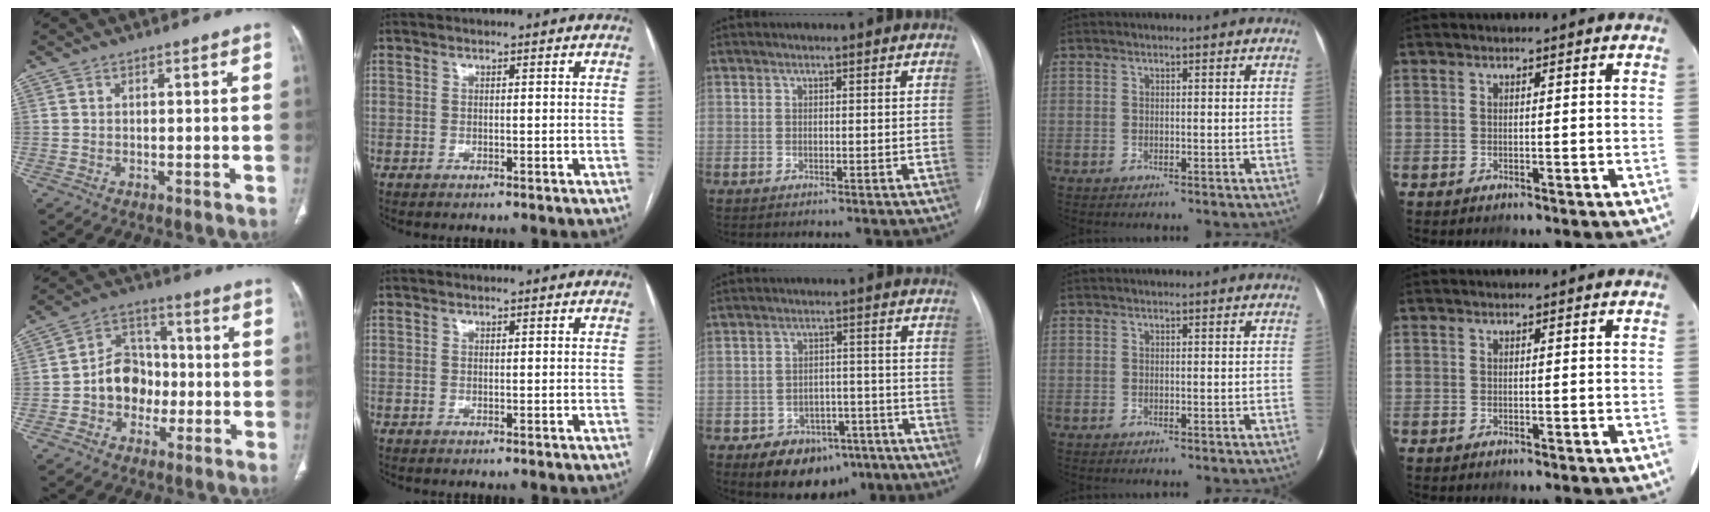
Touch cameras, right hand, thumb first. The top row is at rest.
{"thumb": {"total": 7.9, "force": [-1.9, 6.2, 4.6], "torque": [-0.052, 0.031, -0.045]}, "middle": {"total": 9.5, "force": [-6.0, 6.1, 4.2], "torque": [-0.059, 0.016, -0.083]}}